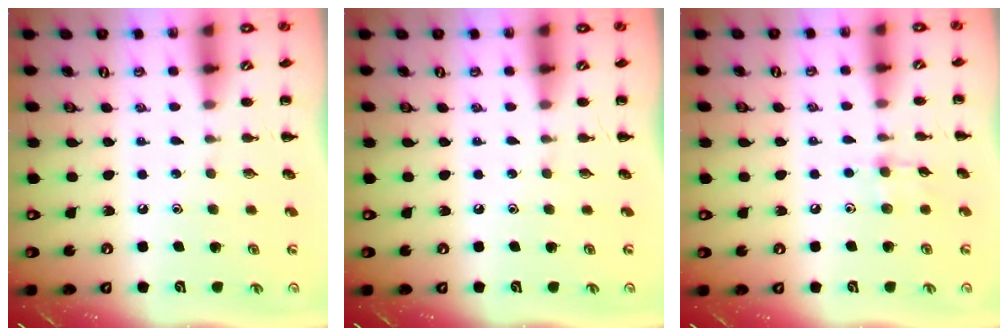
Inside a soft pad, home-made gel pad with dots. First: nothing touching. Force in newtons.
{"total": 0.0}
{"total": 4.4, "press": 4.1, "slide": 1.4}